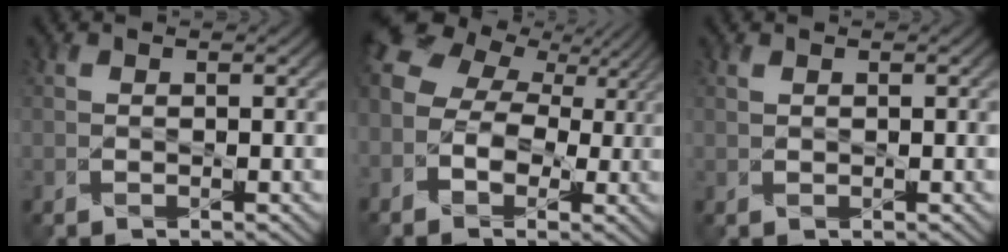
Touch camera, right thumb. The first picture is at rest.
{"total": 10.5, "force": [1.0, 8.0, 6.6], "torque": [-0.167, 0.015, 0.014]}
{"total": 0.5, "force": [0.5, 0.1, 0.1], "torque": [-0.008, -0.001, 0.013]}